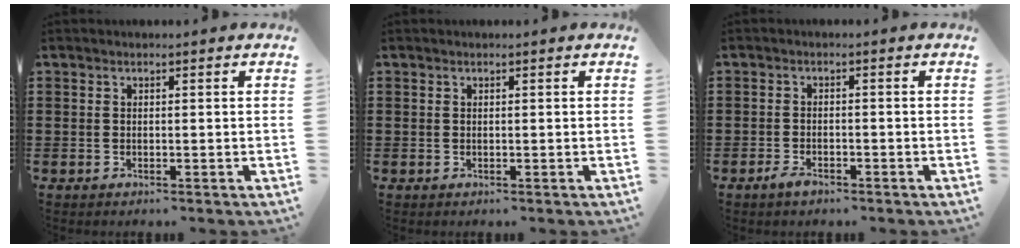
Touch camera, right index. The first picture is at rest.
{"total": 0.0}
{"total": 1.7, "force": [-1.3, 0.8, 0.8], "torque": [-0.017, 0.000, -0.026]}